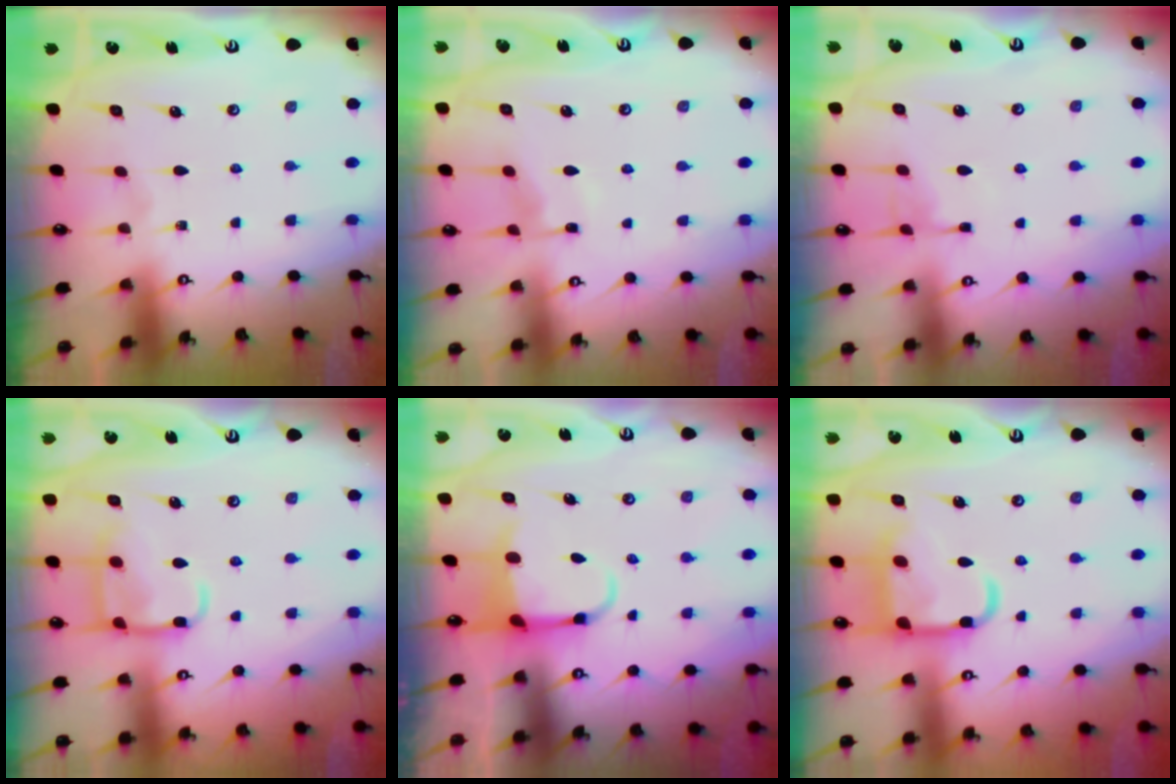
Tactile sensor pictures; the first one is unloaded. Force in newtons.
{"total": 5.3, "press": 5.3, "slide": 0.4}
{"total": 4.7, "press": 4.7, "slide": 0.4}
{"total": 11.8, "press": 11.8, "slide": 1.2}
{"total": 3.8, "press": 3.7, "slide": 1.0}
{"total": 14.0, "press": 14.0, "slide": 1.0}